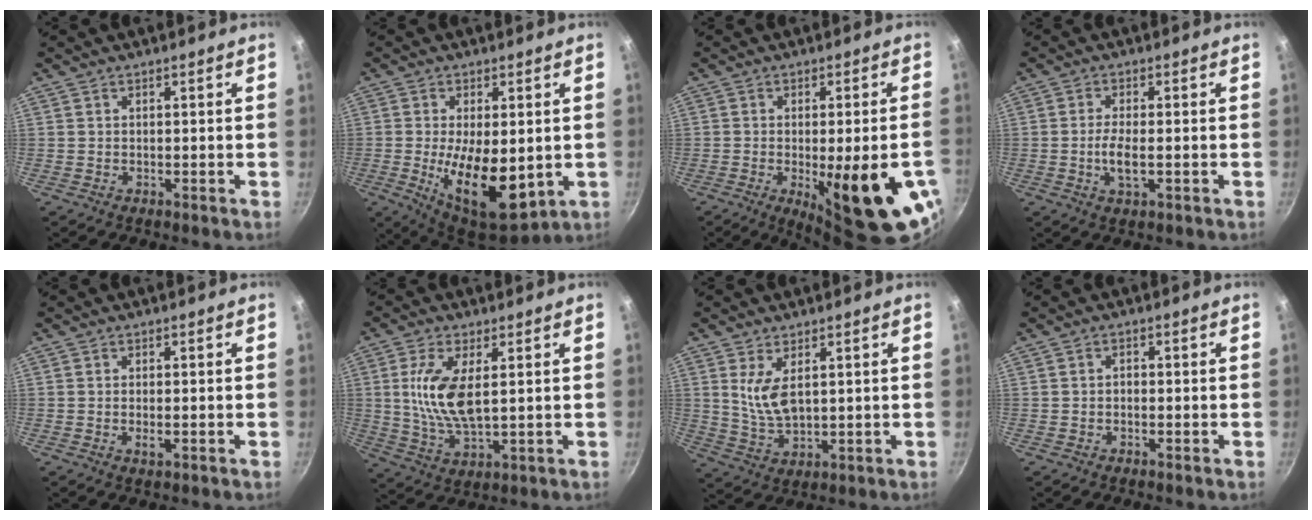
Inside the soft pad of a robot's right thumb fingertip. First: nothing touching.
{"total": 16.1, "force": [-1.9, 7.6, 14.1], "torque": [-0.213, -0.017, -0.015]}
{"total": 18.6, "force": [-5.5, 5.2, 17.0], "torque": [-0.203, -0.001, -0.059]}
{"total": 4.5, "force": [-0.8, 1.5, 4.2], "torque": [-0.091, 0.002, -0.020]}
{"total": 1.8, "force": [-0.4, 0.6, 1.6], "torque": [-0.035, -0.001, -0.009]}
{"total": 11.1, "force": [1.9, 4.8, 9.8], "torque": [-0.196, -0.008, 0.043]}
{"total": 7.2, "force": [2.1, 3.6, 5.9], "torque": [-0.109, -0.024, 0.050]}
{"total": 1.0, "force": [-0.5, 0.7, 0.5], "torque": [-0.009, 0.007, -0.008]}